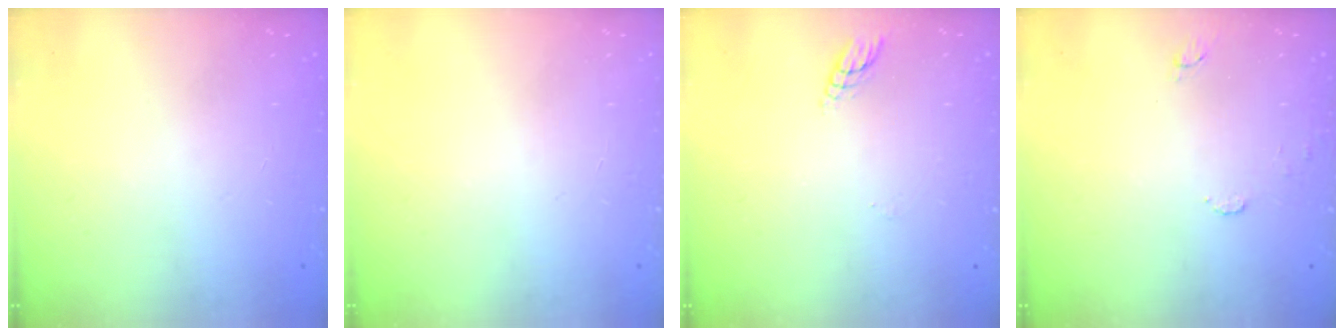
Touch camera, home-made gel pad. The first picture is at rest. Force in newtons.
{"total": 2.3, "press": 2.3, "slide": 0.2}
{"total": 4.4, "press": 4.3, "slide": 0.4}
{"total": 6.1, "press": 6.1, "slide": 0.5}